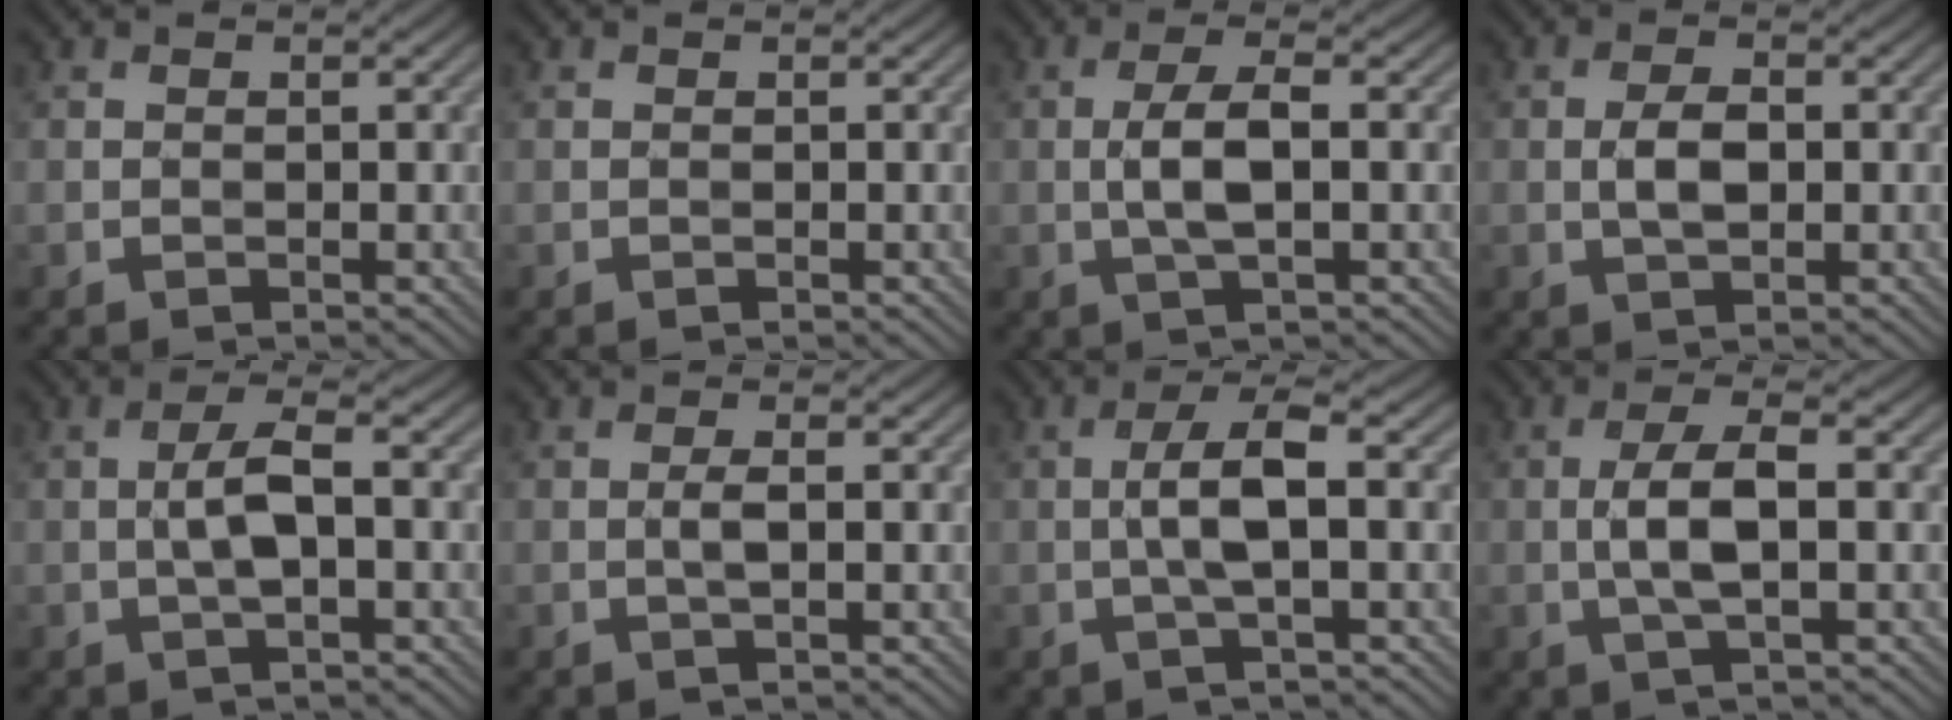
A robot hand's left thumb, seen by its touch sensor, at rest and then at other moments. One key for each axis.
{"total": 0.0}
{"total": 4.7, "fx": -0.3, "fy": 1.3, "fz": 4.5, "tx": -0.096, "ty": 0.006, "tz": -0.011}
{"total": 3.6, "fx": -0.2, "fy": 1.8, "fz": 3.1, "tx": -0.061, "ty": 0.002, "tz": -0.005}
{"total": 4.4, "fx": -0.4, "fy": 1.2, "fz": 4.2, "tx": -0.087, "ty": 0.009, "tz": -0.011}
{"total": 1.8, "fx": -0.1, "fy": 0.3, "fz": 1.8, "tx": -0.036, "ty": 0.003, "tz": -0.006}
{"total": 5.2, "fx": -0.3, "fy": 1.1, "fz": 5.1, "tx": -0.099, "ty": 0.012, "tz": -0.013}
{"total": 5.2, "fx": -0.4, "fy": 1.4, "fz": 5.0, "tx": -0.106, "ty": 0.007, "tz": -0.013}